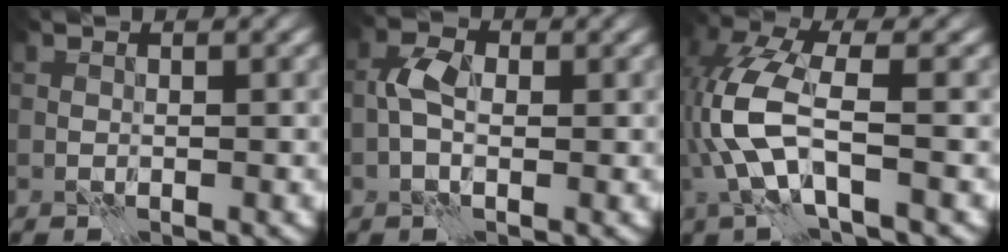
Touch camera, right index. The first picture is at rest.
{"total": 2.6, "force": [-0.1, 1.4, 2.1], "torque": [-0.043, 0.010, -0.009]}
{"total": 6.6, "force": [-1.0, 2.3, 6.1], "torque": [-0.158, 0.015, -0.027]}